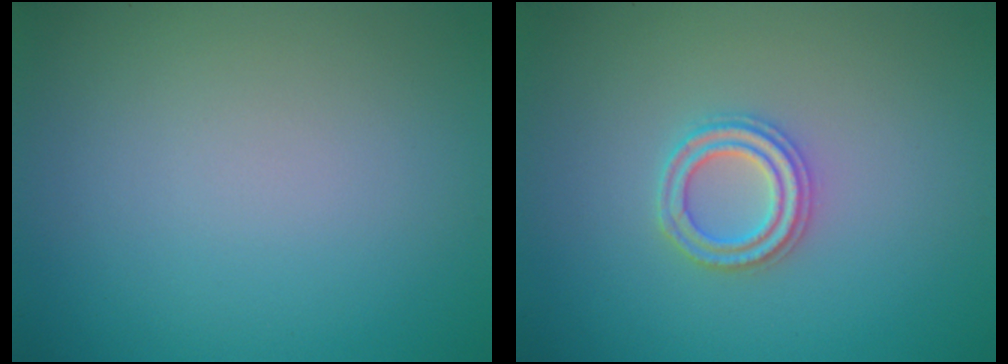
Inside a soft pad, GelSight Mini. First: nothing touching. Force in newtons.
{"total": 2.3, "press": 2.2, "slide": 0.4}